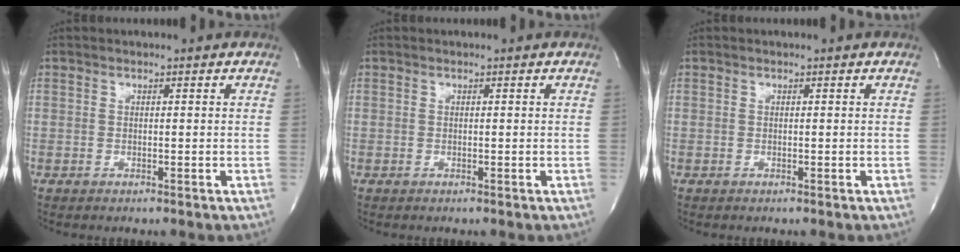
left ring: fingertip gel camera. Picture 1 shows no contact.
{"total": 0.0}
{"total": 0.0}